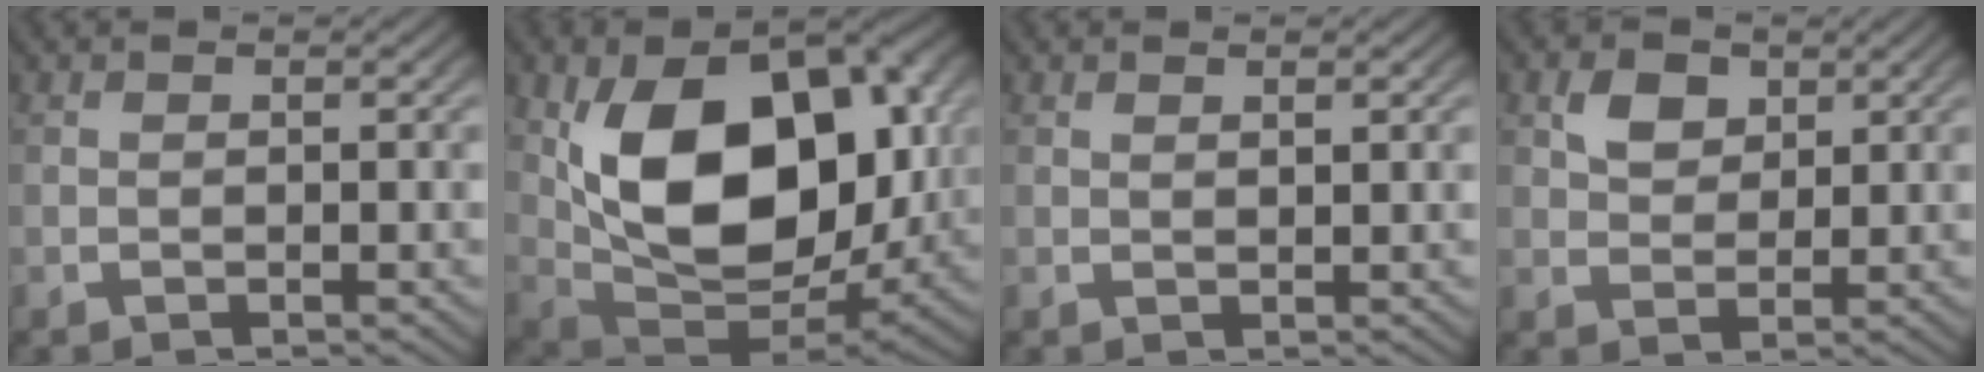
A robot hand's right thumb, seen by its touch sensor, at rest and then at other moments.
{"total": 16.2, "force": [0.2, 10.1, 12.7], "torque": [-0.247, -0.049, 0.025]}
{"total": 0.6, "force": [0.6, 0.1, 0.1], "torque": [0.002, 0.001, 0.014]}
{"total": 3.2, "force": [1.7, 2.2, 1.6], "torque": [-0.023, -0.003, 0.034]}